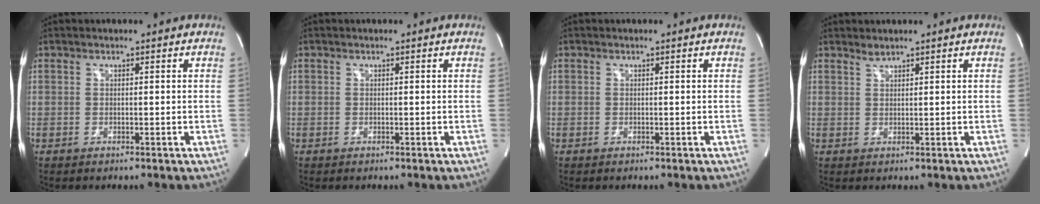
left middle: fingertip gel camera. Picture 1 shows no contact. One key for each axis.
{"total": 0.0}
{"total": 0.0}
{"total": 1.1, "fx": 1.1, "fy": 0.0, "fz": 0.2, "tx": -0.005, "ty": 0.000, "tz": 0.024}